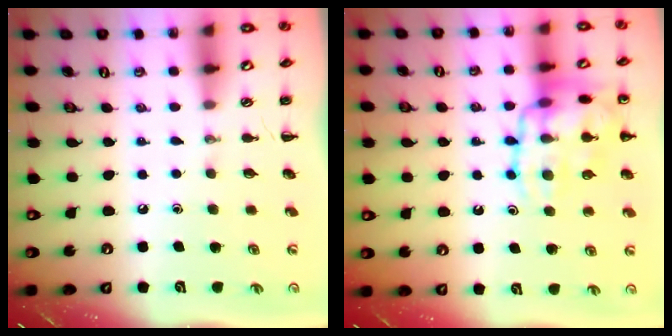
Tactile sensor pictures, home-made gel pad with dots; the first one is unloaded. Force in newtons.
{"total": 17.2, "press": 17.1, "slide": 1.5}